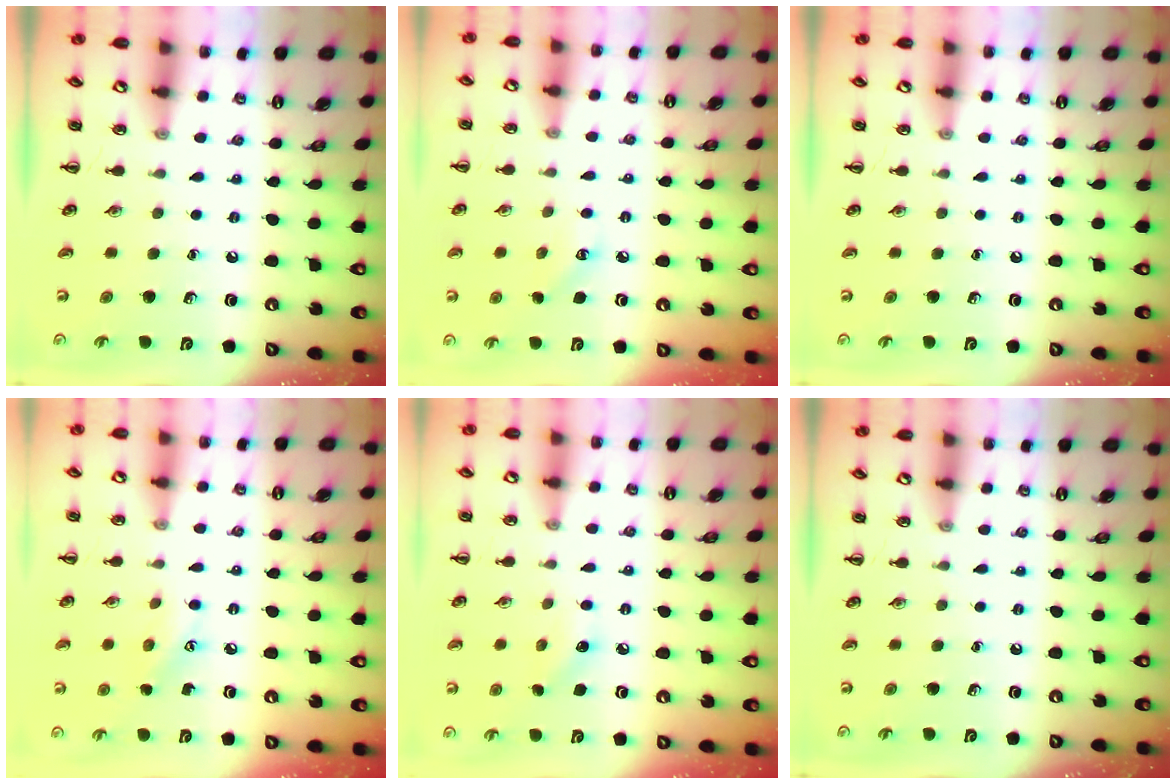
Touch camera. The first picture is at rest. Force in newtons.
{"total": 3.8, "press": 3.7, "slide": 1.1}
{"total": 0.0}
{"total": 6.5, "press": 6.4, "slide": 1.2}
{"total": 7.4, "press": 7.2, "slide": 1.6}
{"total": 0.0}